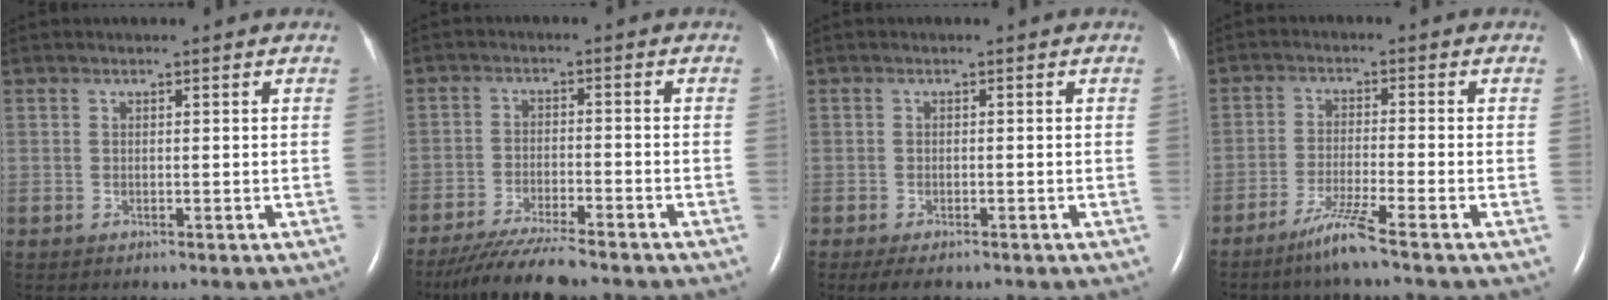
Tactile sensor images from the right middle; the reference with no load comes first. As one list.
[{"total": 8.7, "force": [-7.6, 0.5, 4.1], "torque": [-0.072, -0.026, -0.129]}, {"total": 3.6, "force": [-2.6, 1.3, 2.2], "torque": [-0.038, -0.009, -0.037]}, {"total": 5.3, "force": [-3.9, -1.1, 3.3], "torque": [-0.071, -0.018, -0.083]}]